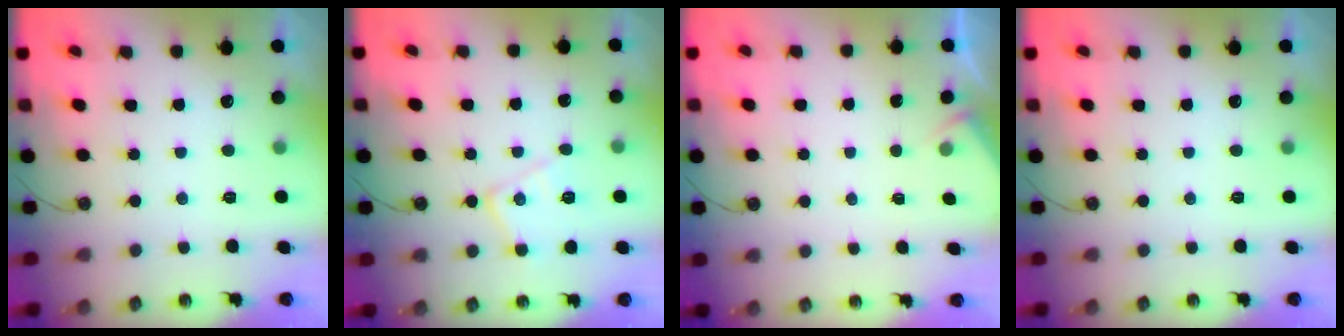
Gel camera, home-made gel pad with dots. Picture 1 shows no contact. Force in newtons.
{"total": 12.0, "press": 11.9, "slide": 0.9}
{"total": 2.2, "press": 2.2, "slide": 0.4}
{"total": 0.0}